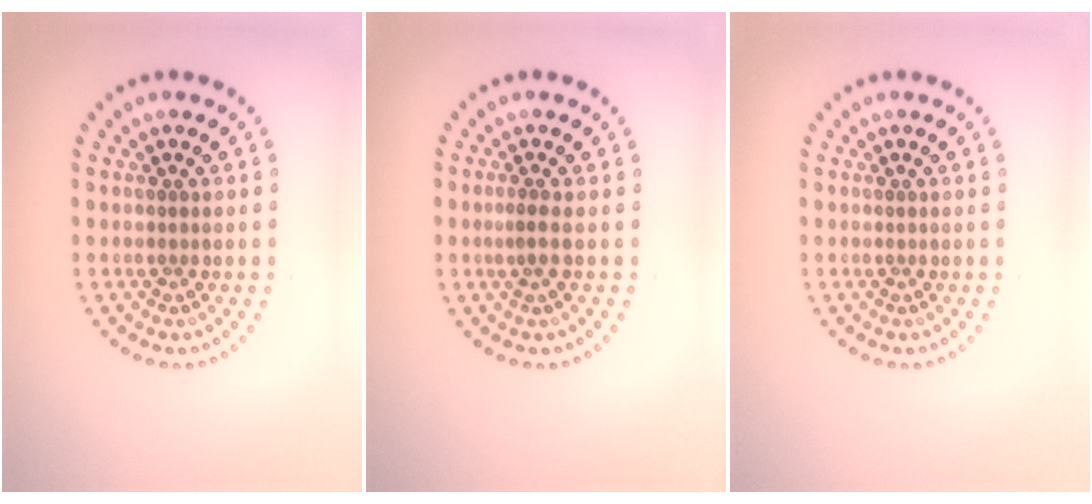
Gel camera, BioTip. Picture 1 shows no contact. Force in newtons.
{"total": 1.3, "press": 1.0, "slide": 0.8}
{"total": 0.0}